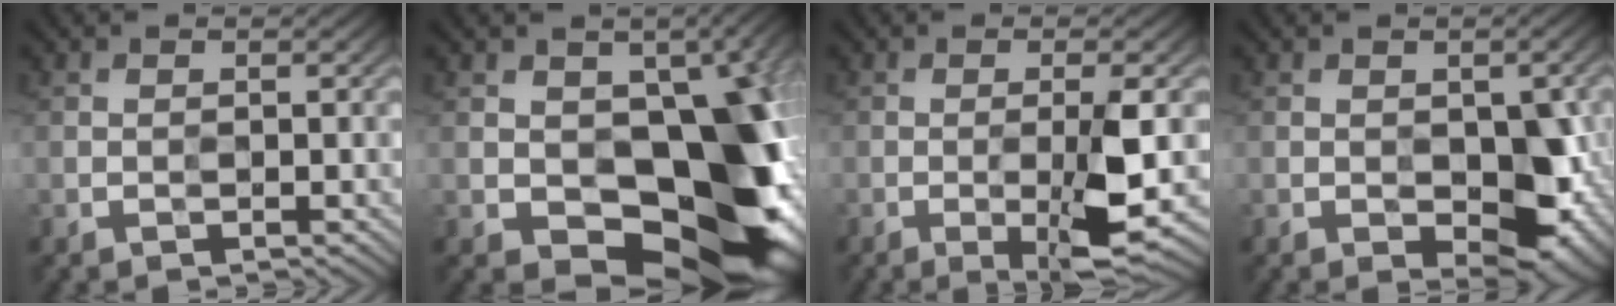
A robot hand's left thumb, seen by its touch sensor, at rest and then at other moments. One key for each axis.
{"total": 15.7, "fx": -2.7, "fy": 9.9, "fz": 11.8, "tx": -0.136, "ty": -0.017, "tz": -0.031}
{"total": 5.7, "fx": -1.8, "fy": 0.7, "fz": 5.4, "tx": -0.079, "ty": 0.006, "tz": -0.023}
{"total": 7.8, "fx": -2.4, "fy": 4.3, "fz": 6.0, "tx": -0.084, "ty": -0.010, "tz": -0.028}